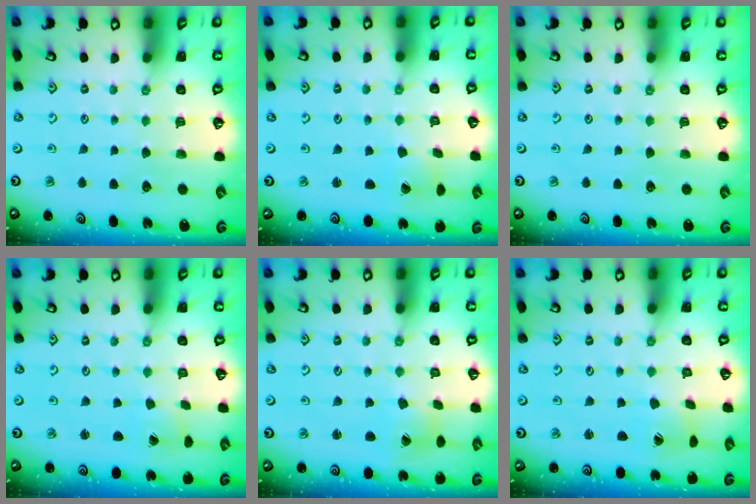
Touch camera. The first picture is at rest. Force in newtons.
{"total": 1.6, "press": 1.5, "slide": 0.1}
{"total": 0.0}
{"total": 0.8, "press": 0.8, "slide": 0.1}
{"total": 2.5, "press": 2.5, "slide": 0.3}
{"total": 1.9, "press": 1.8, "slide": 0.2}